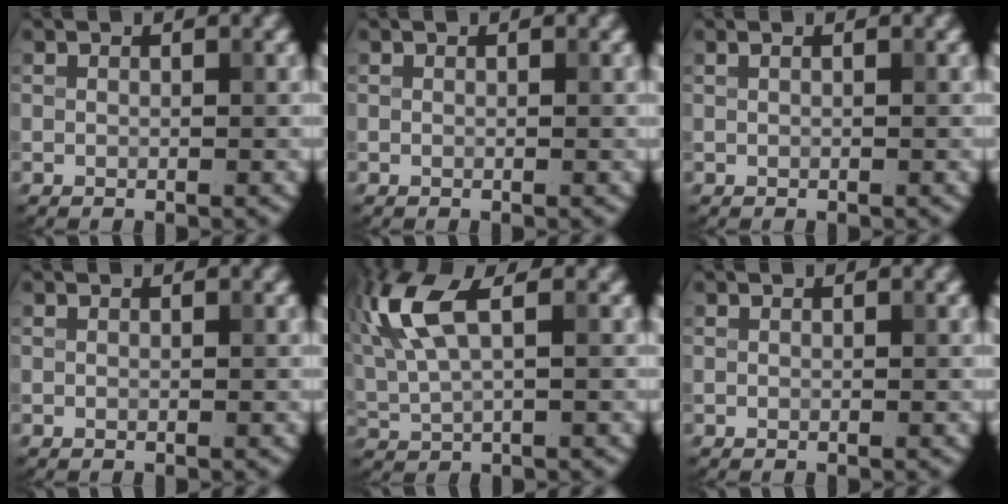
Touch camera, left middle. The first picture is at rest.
{"total": 0.0}
{"total": 0.5, "force": [0.2, 0.2, 0.4], "torque": [-0.012, 0.003, 0.000]}
{"total": 0.0}
{"total": 6.7, "force": [2.5, 2.5, 5.8], "torque": [-0.145, 0.014, 0.049]}
{"total": 0.0}